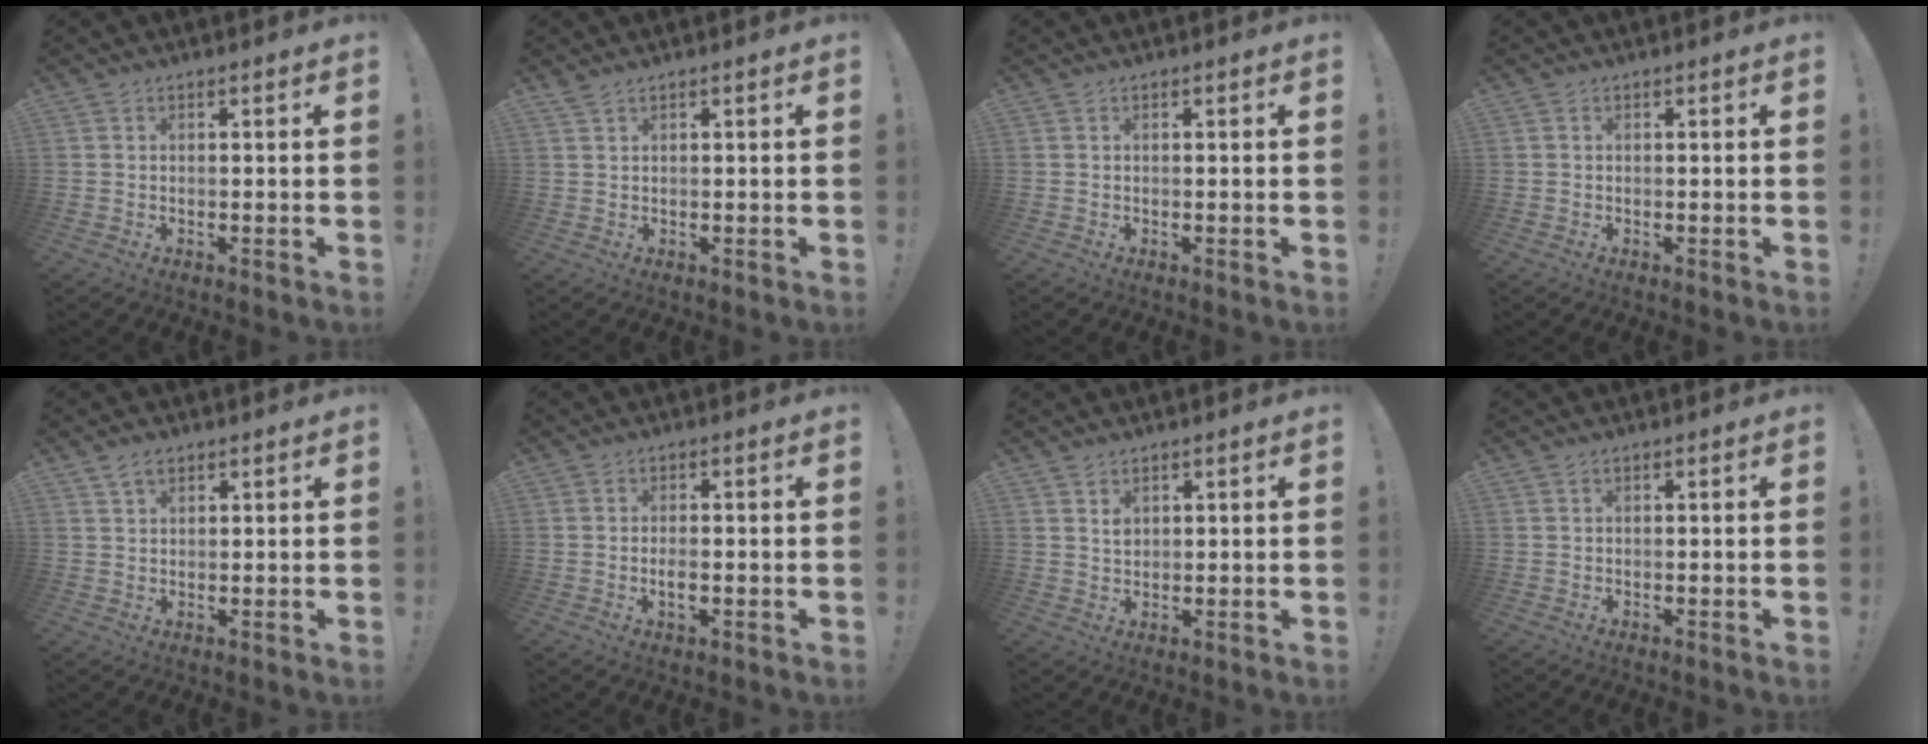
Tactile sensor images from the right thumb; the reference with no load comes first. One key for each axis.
{"total": 1.5, "fx": 1.3, "fy": 0.3, "fz": 0.8, "tx": -0.018, "ty": 0.000, "tz": 0.024}
{"total": 0.0}
{"total": 0.0}
{"total": 2.9, "fx": 1.9, "fy": 1.7, "fz": 1.4, "tx": -0.028, "ty": -0.002, "tz": 0.036}
{"total": 2.5, "fx": -0.8, "fy": 0.9, "fz": 2.3, "tx": -0.031, "ty": -0.001, "tz": -0.014}
{"total": 2.3, "fx": 1.5, "fy": 1.5, "fz": 0.7, "tx": 0.001, "ty": -0.013, "tz": 0.025}
{"total": 0.0}